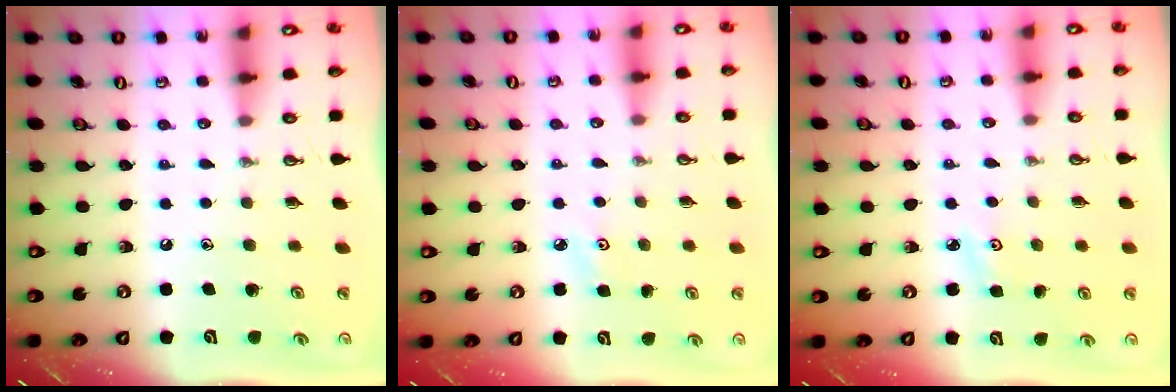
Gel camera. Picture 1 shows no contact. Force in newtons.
{"total": 3.3, "press": 3.2, "slide": 0.5}
{"total": 2.7, "press": 2.6, "slide": 0.4}